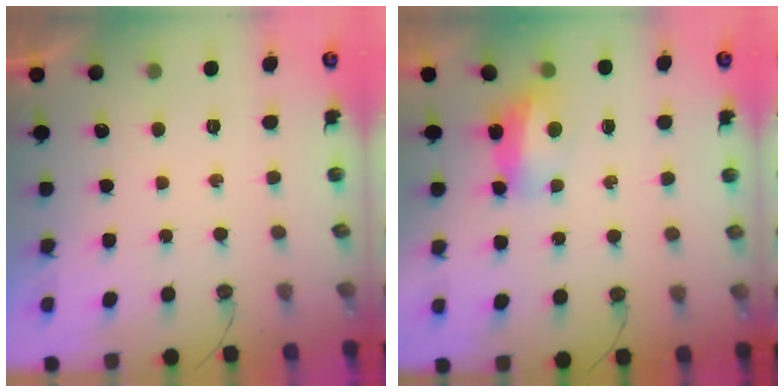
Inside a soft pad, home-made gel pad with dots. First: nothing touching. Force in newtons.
{"total": 6.9, "press": 6.9, "slide": 0.5}